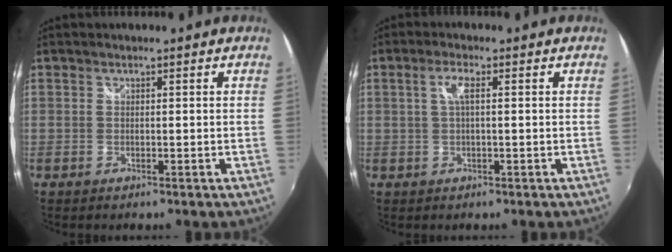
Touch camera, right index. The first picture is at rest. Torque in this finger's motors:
{"motor_torque": [0.50, 0.03, 0.20, 0.06]}